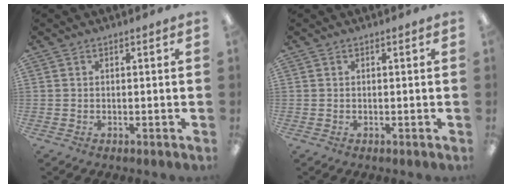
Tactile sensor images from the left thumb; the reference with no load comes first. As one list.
[{"total": 0.0}]